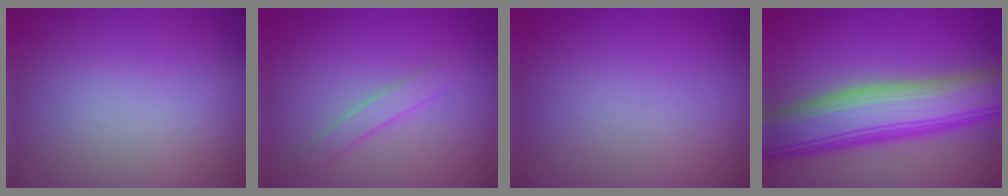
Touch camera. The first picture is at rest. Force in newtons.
{"total": 1.4, "press": 1.4, "slide": 0.0}
{"total": 0.0}
{"total": 9.7, "press": 9.7, "slide": 0.7}